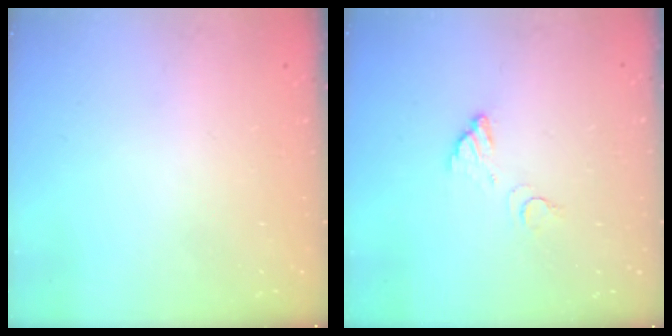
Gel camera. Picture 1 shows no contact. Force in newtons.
{"total": 3.5, "press": 3.4, "slide": 0.2}